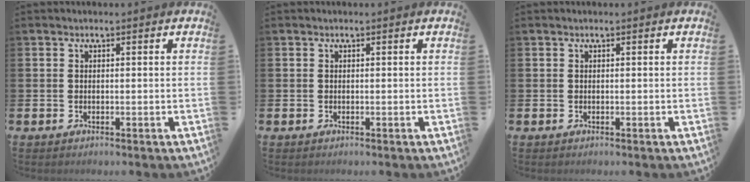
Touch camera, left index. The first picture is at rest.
{"total": 0.0}
{"total": 0.0}